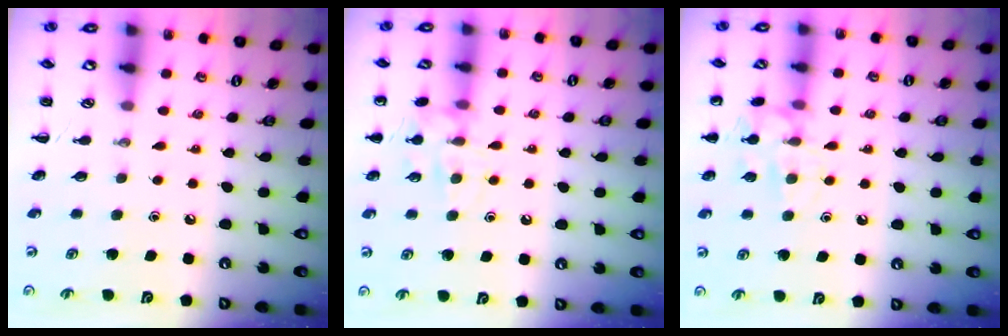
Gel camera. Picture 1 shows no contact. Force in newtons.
{"total": 10.0, "press": 10.0, "slide": 0.9}
{"total": 10.9, "press": 10.9, "slide": 0.8}